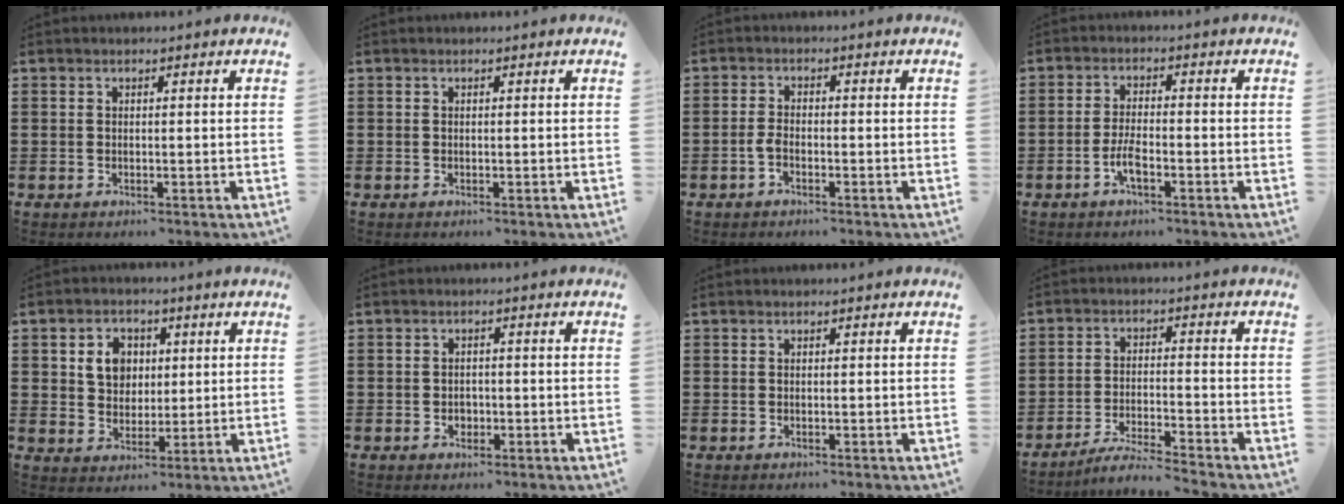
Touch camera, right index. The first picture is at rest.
{"total": 0.0}
{"total": 2.2, "force": [-1.1, 0.9, 1.7], "torque": [-0.040, -0.001, -0.023]}
{"total": 3.5, "force": [-1.6, 0.9, 3.0], "torque": [-0.072, -0.004, -0.035]}
{"total": 5.7, "force": [1.5, 4.9, 2.5], "torque": [-0.061, 0.015, 0.023]}
{"total": 1.5, "force": [-0.4, 1.3, 0.7], "torque": [-0.015, 0.002, -0.010]}
{"total": 0.0}
{"total": 4.6, "force": [-4.4, -0.4, 1.3], "torque": [-0.031, -0.006, -0.089]}